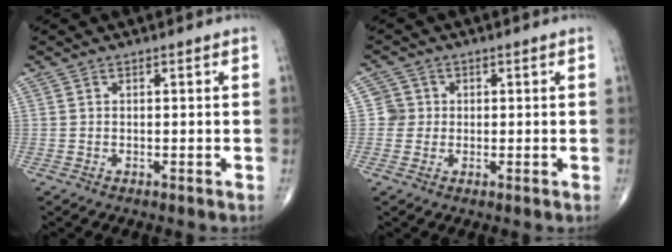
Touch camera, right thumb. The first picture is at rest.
{"total": 2.9, "force": [0.1, 2.9, -0.1], "torque": [0.026, 0.008, -0.004]}